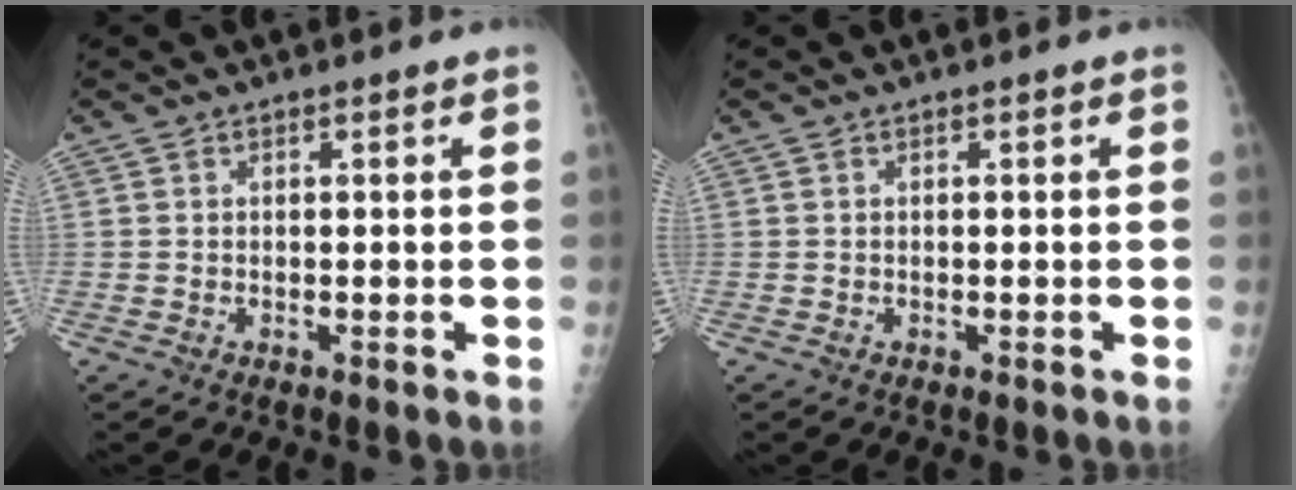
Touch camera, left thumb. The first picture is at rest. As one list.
[{"total": 0.0}]